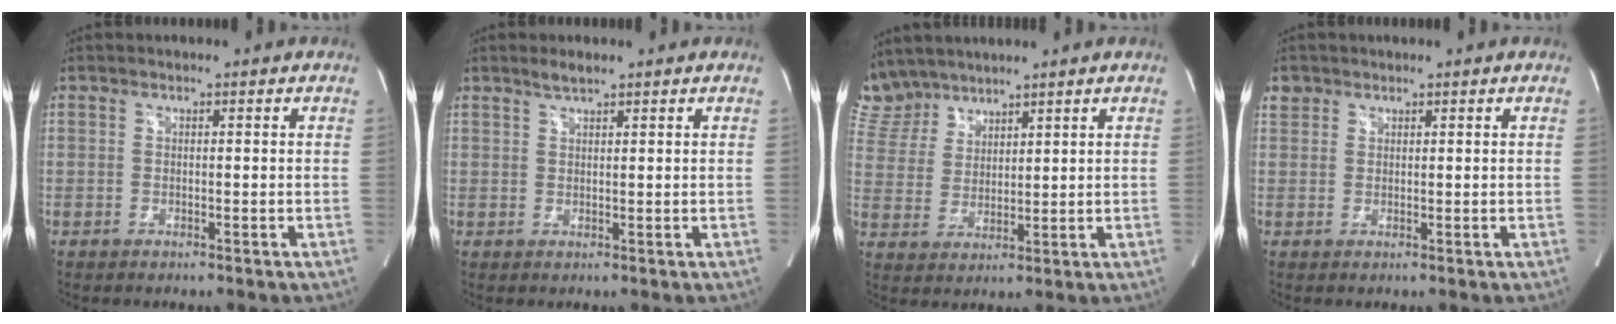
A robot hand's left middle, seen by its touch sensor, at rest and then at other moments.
{"total": 1.9, "force": [1.6, 0.2, 1.0], "torque": [-0.025, 0.004, 0.034]}
{"total": 6.9, "force": [6.5, 2.5, 0.3], "torque": [-0.013, 0.012, 0.145]}
{"total": 1.8, "force": [1.2, 1.4, 0.0], "torque": [0.007, 0.008, 0.020]}